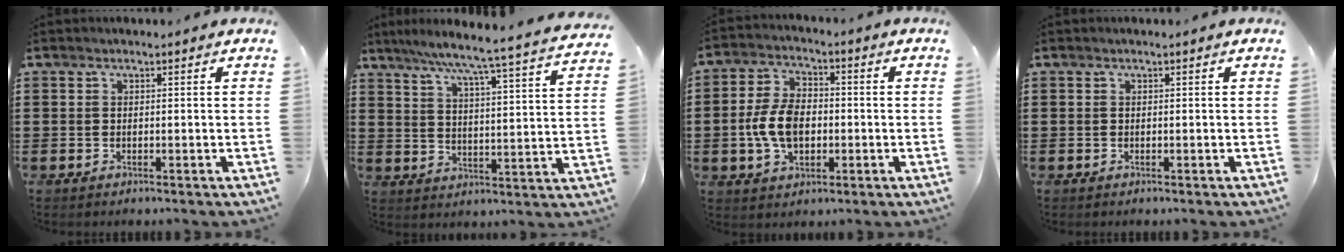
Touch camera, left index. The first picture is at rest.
{"total": 6.0, "force": [5.2, -1.1, 2.7], "torque": [-0.076, -0.046, 0.078]}
{"total": 8.1, "force": [-1.3, 5.1, 6.2], "torque": [-0.146, 0.006, -0.030]}
{"total": 0.0}